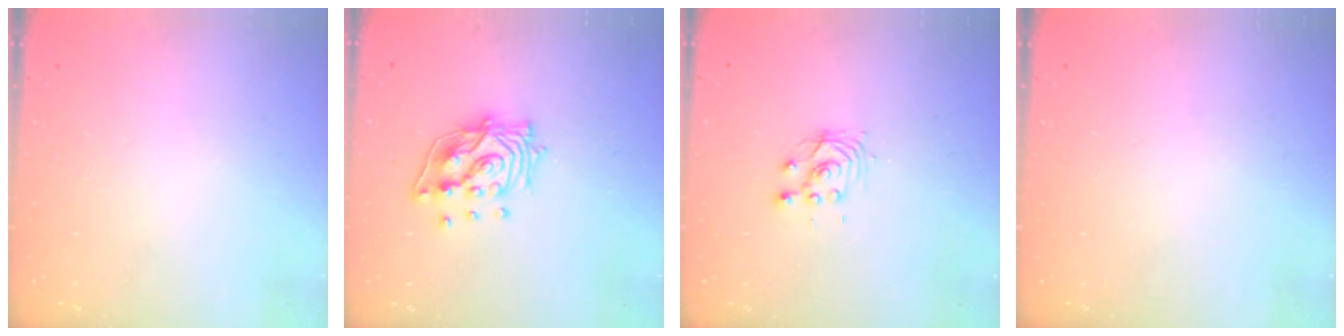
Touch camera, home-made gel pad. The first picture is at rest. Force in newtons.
{"total": 13.2, "press": 13.2, "slide": 1.3}
{"total": 3.6, "press": 3.6, "slide": 0.3}
{"total": 0.0}